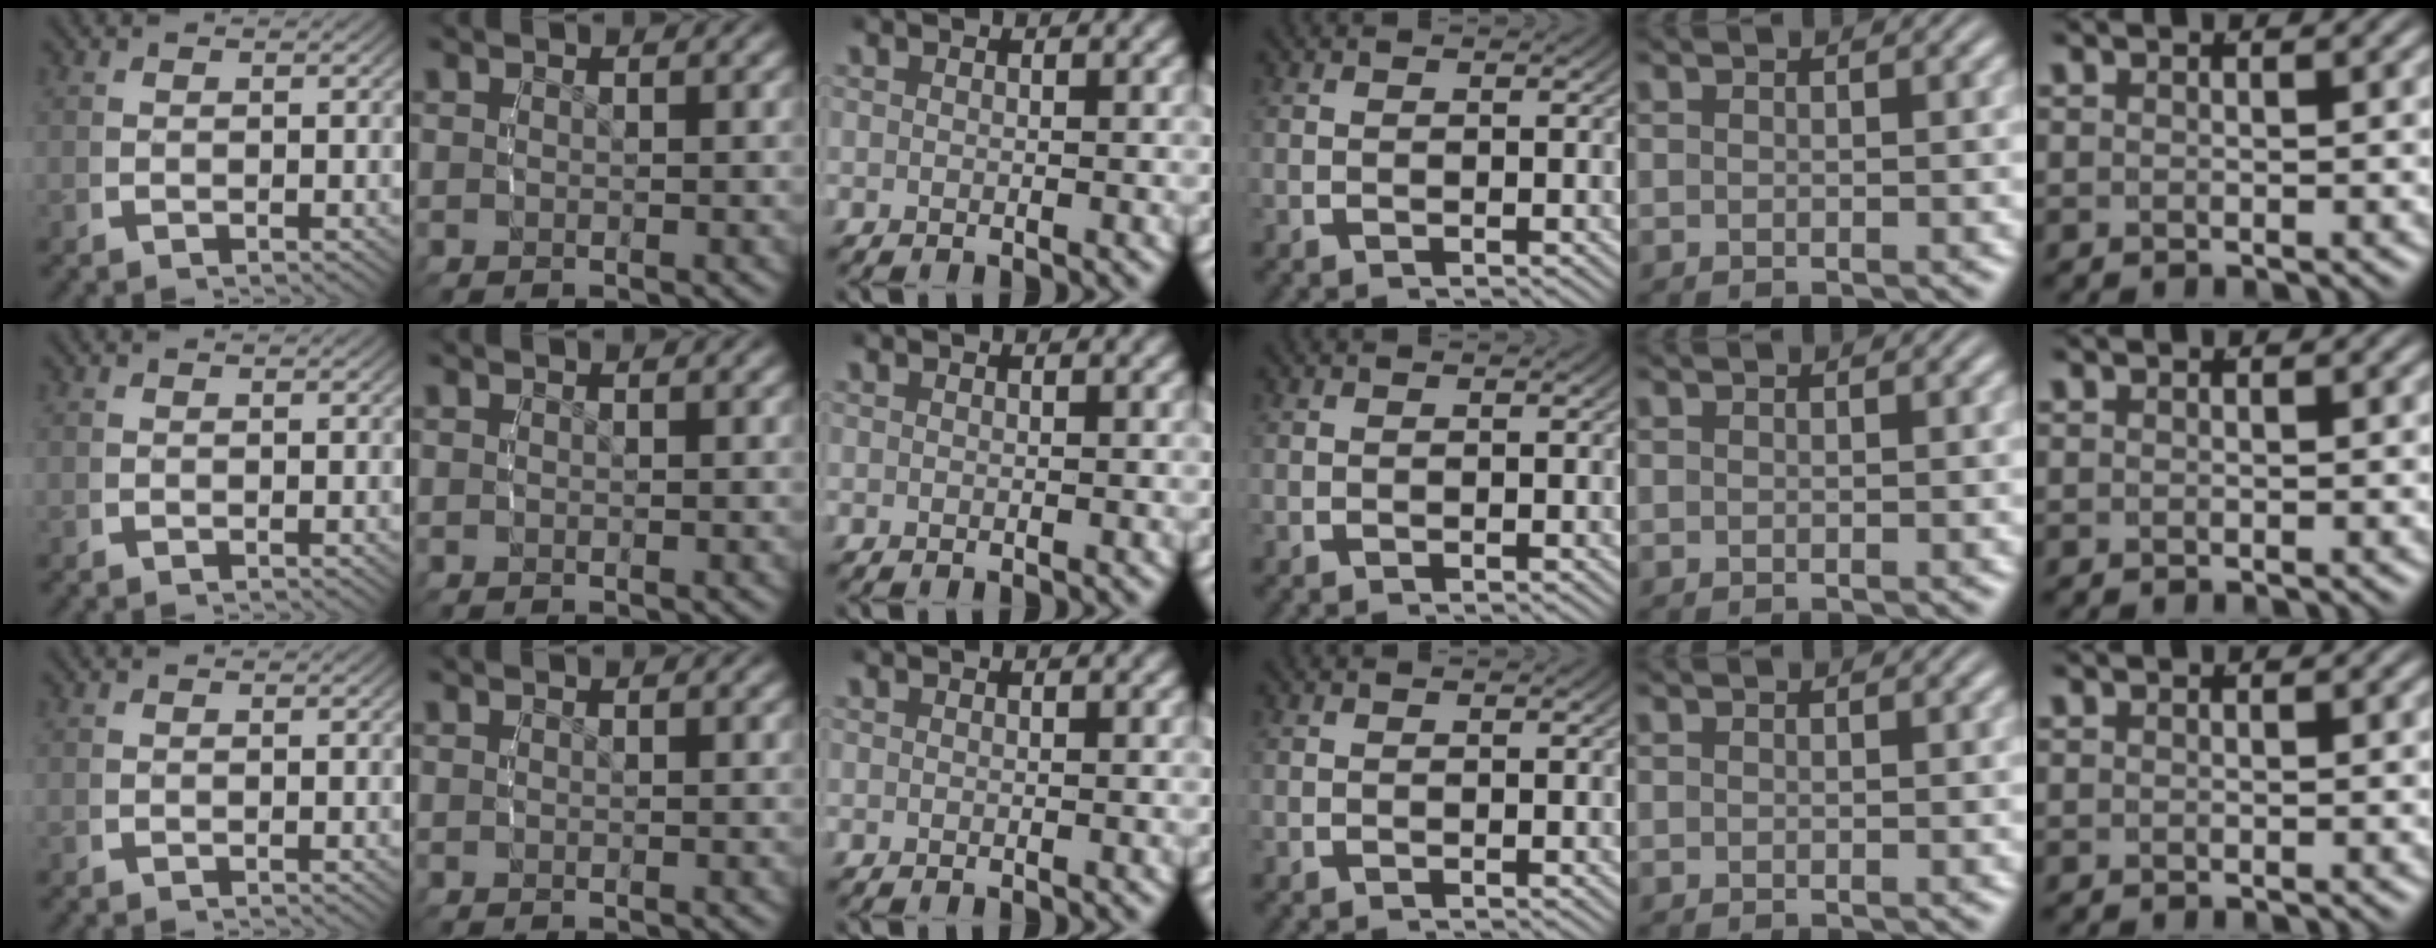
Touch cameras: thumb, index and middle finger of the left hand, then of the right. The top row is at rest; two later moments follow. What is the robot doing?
{"motion": "reach", "object": "string"}